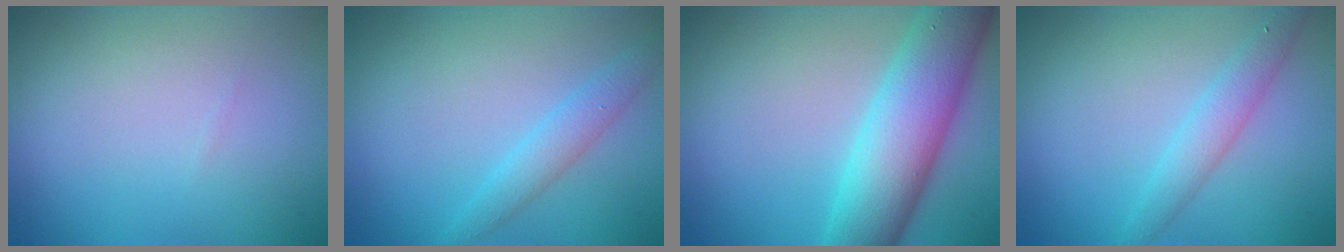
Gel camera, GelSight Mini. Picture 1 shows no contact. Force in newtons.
{"total": 2.1, "press": 2.1, "slide": 0.1}
{"total": 8.2, "press": 8.2, "slide": 0.1}
{"total": 2.3, "press": 2.3, "slide": 0.0}